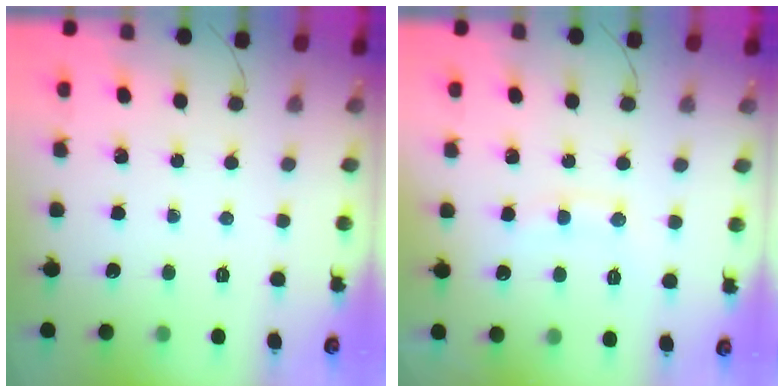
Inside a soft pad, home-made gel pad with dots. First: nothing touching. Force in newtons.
{"total": 9.0, "press": 8.9, "slide": 1.2}